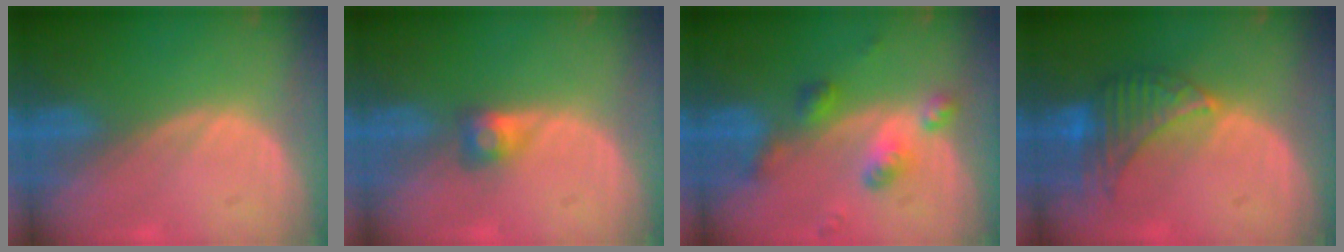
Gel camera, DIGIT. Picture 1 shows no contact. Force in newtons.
{"total": 2.6, "press": 2.4, "slide": 1.0}
{"total": 6.2, "press": 5.5, "slide": 3.0}
{"total": 7.7, "press": 7.0, "slide": 3.2}